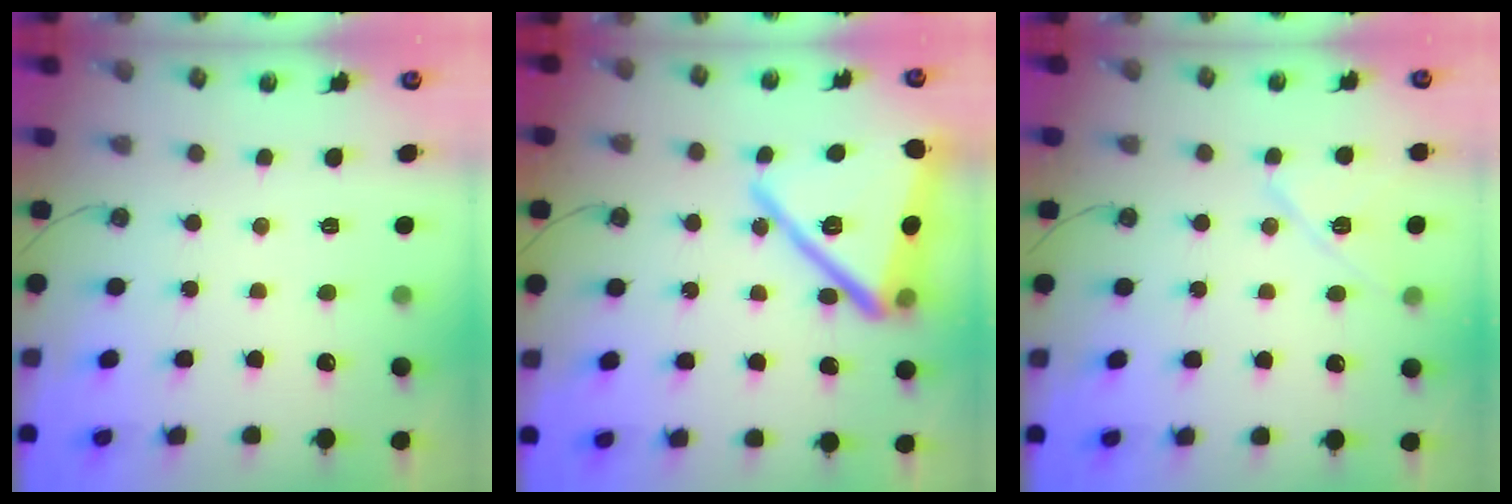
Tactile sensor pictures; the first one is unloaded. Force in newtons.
{"total": 25.2, "press": 23.8, "slide": 8.3}
{"total": 9.9, "press": 9.9, "slide": 0.9}